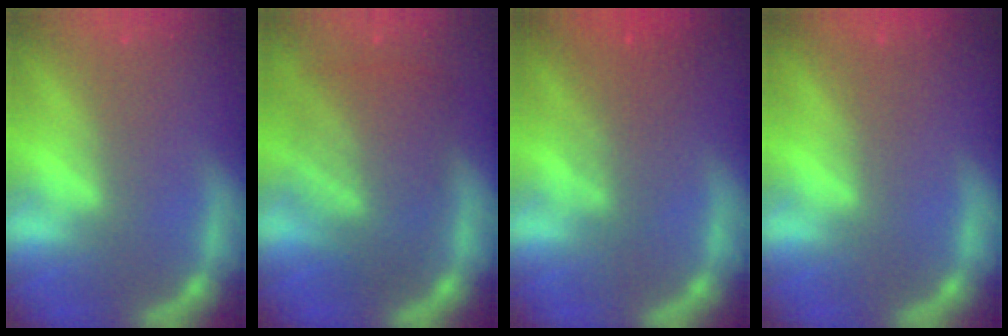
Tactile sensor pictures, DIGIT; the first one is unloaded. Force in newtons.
{"total": 8.7}
{"total": 3.5}
{"total": 0.0}